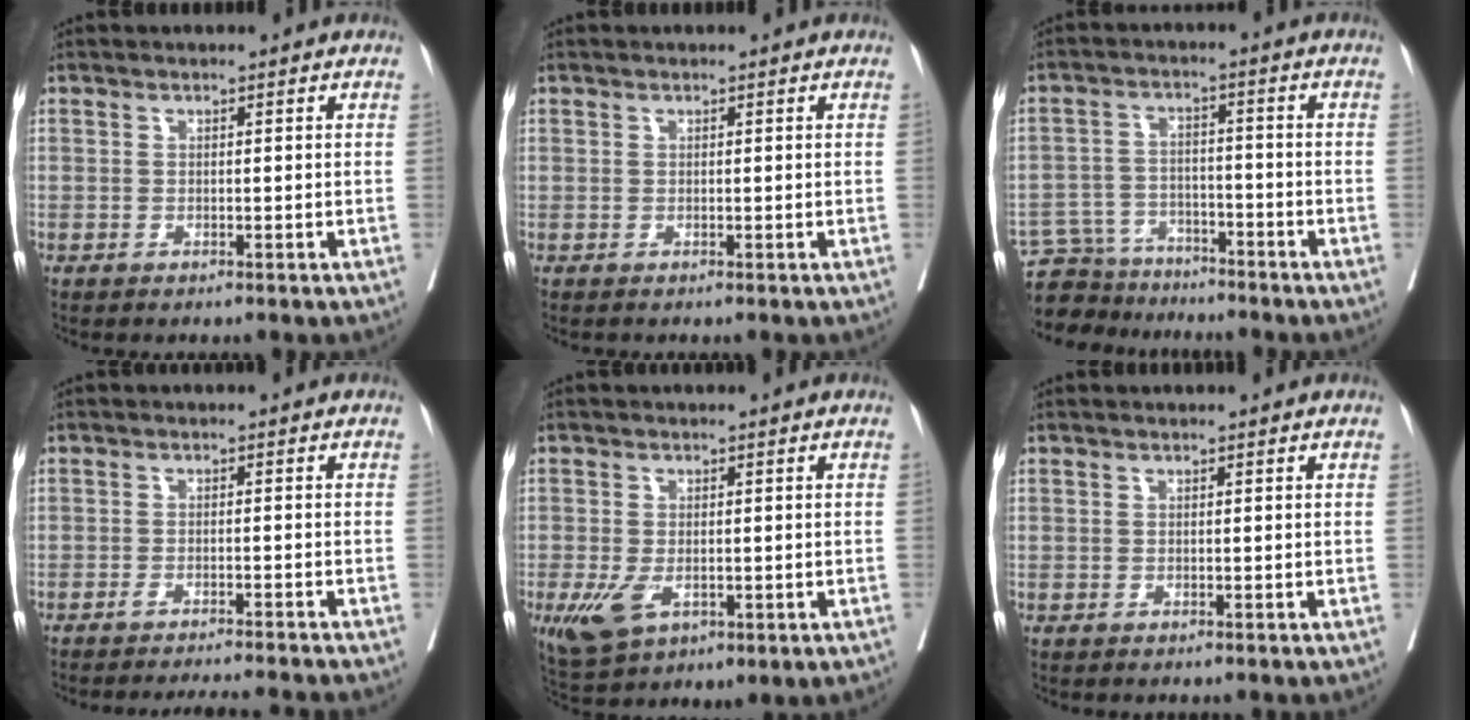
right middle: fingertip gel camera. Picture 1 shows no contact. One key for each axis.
{"total": 0.0}
{"total": 8.2, "fx": -7.5, "fy": 3.2, "fz": -0.1, "tx": 0.001, "ty": 0.024, "tz": -0.127}
{"total": 8.2, "fx": -7.9, "fy": -0.7, "fz": 2.2, "tx": -0.013, "ty": -0.008, "tz": -0.101}
{"total": 8.0, "fx": -2.3, "fy": 4.1, "fz": 6.4, "tx": -0.119, "ty": -0.016, "tz": -0.025}
{"total": 0.0}